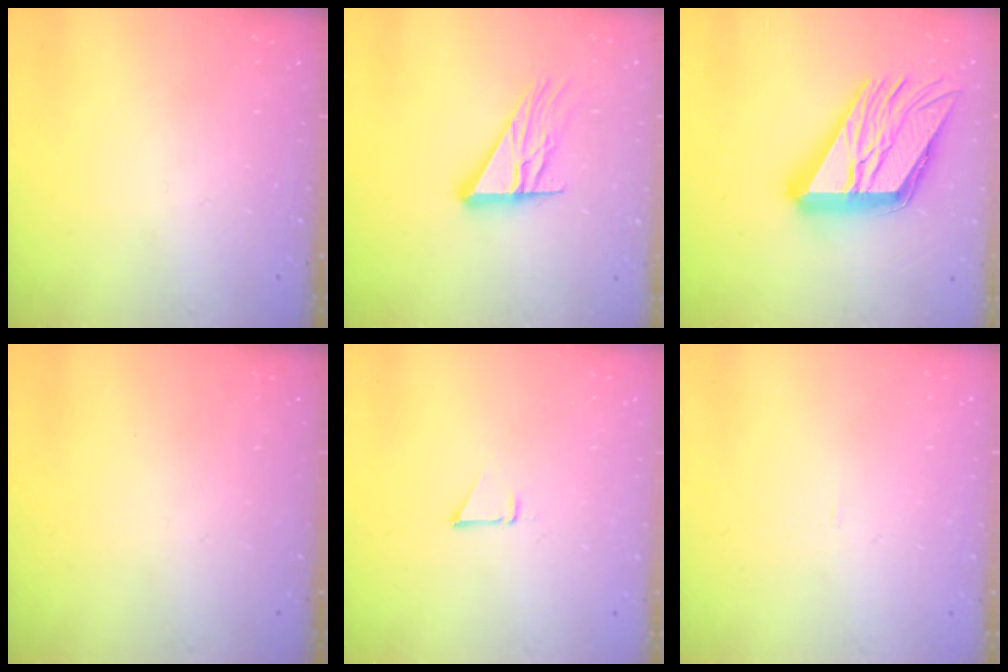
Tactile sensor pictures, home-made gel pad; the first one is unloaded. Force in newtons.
{"total": 13.6, "press": 13.5, "slide": 1.3}
{"total": 28.7, "press": 28.6, "slide": 3.0}
{"total": 0.0}
{"total": 2.5, "press": 2.5, "slide": 0.1}
{"total": 2.0, "press": 2.0, "slide": 0.1}